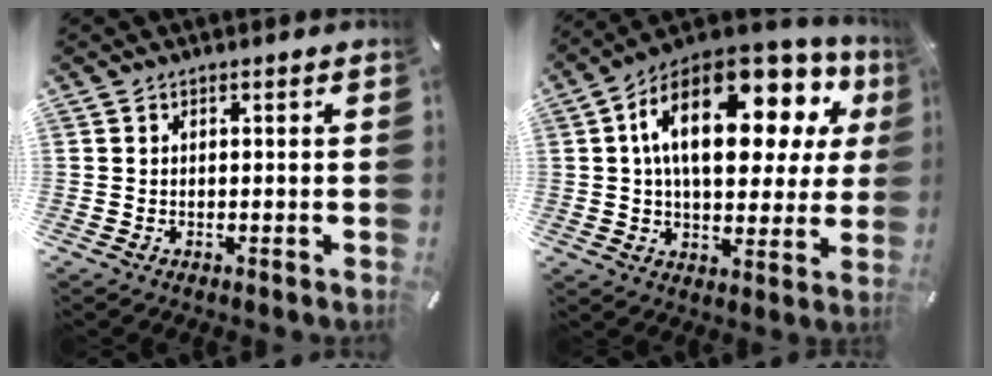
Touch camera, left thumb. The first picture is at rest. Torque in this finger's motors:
{"motor_torque": [2.57, 2.44, 1.72, -1.04, 0.88]}